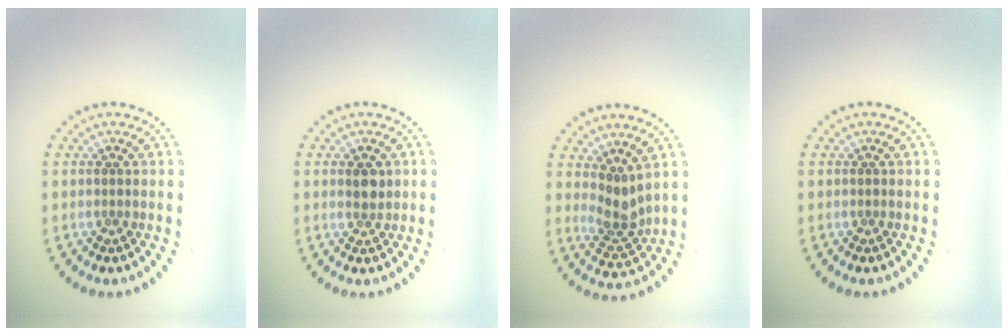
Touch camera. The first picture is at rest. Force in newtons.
{"total": 1.7, "press": 1.5, "slide": 0.7}
{"total": 2.7, "press": 2.1, "slide": 1.7}
{"total": 0.0}